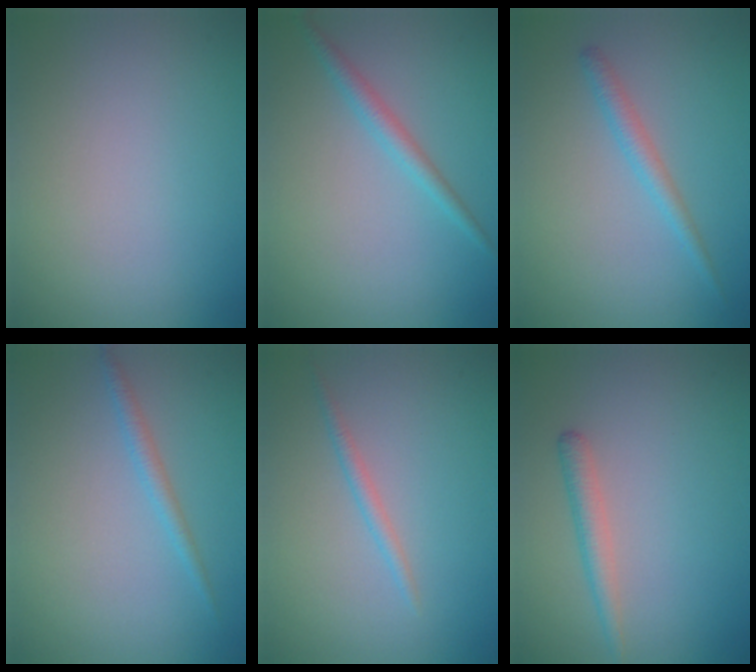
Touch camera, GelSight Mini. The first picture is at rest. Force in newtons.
{"total": 1.8, "press": 1.8, "slide": 0.1}
{"total": 1.7, "press": 1.7, "slide": 0.2}
{"total": 1.3, "press": 1.3, "slide": 0.1}
{"total": 1.1, "press": 1.1, "slide": 0.0}
{"total": 1.7, "press": 1.7, "slide": 0.1}